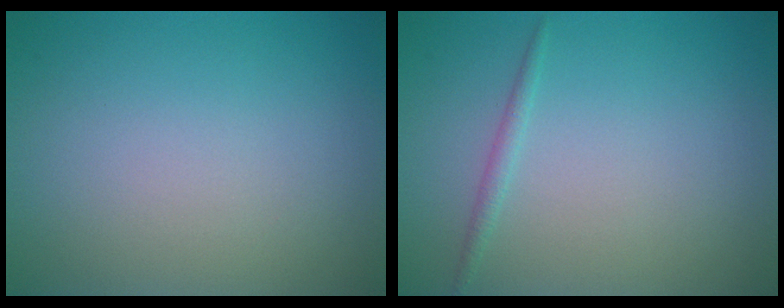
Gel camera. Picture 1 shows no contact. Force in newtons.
{"total": 0.9, "press": 0.9, "slide": 0.0}